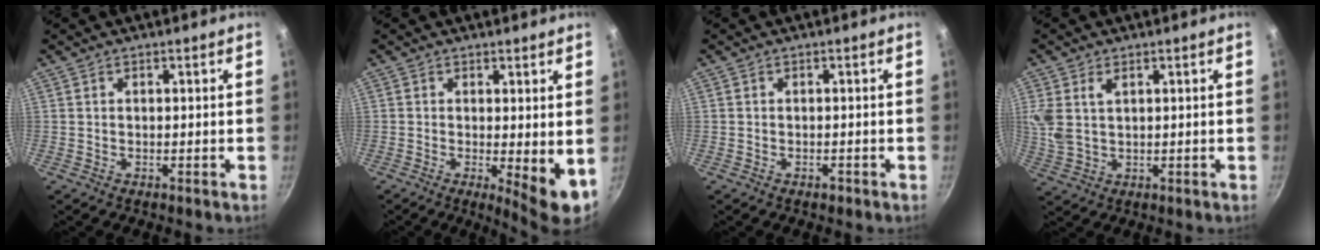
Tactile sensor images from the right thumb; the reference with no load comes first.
{"total": 6.3, "force": [-0.1, 1.8, 6.1], "torque": [-0.085, -0.016, 0.002]}
{"total": 1.0, "force": [-0.6, 0.6, 0.5], "torque": [-0.009, 0.005, -0.007]}
{"total": 6.9, "force": [2.3, 4.4, 4.8], "torque": [-0.098, -0.003, 0.052]}